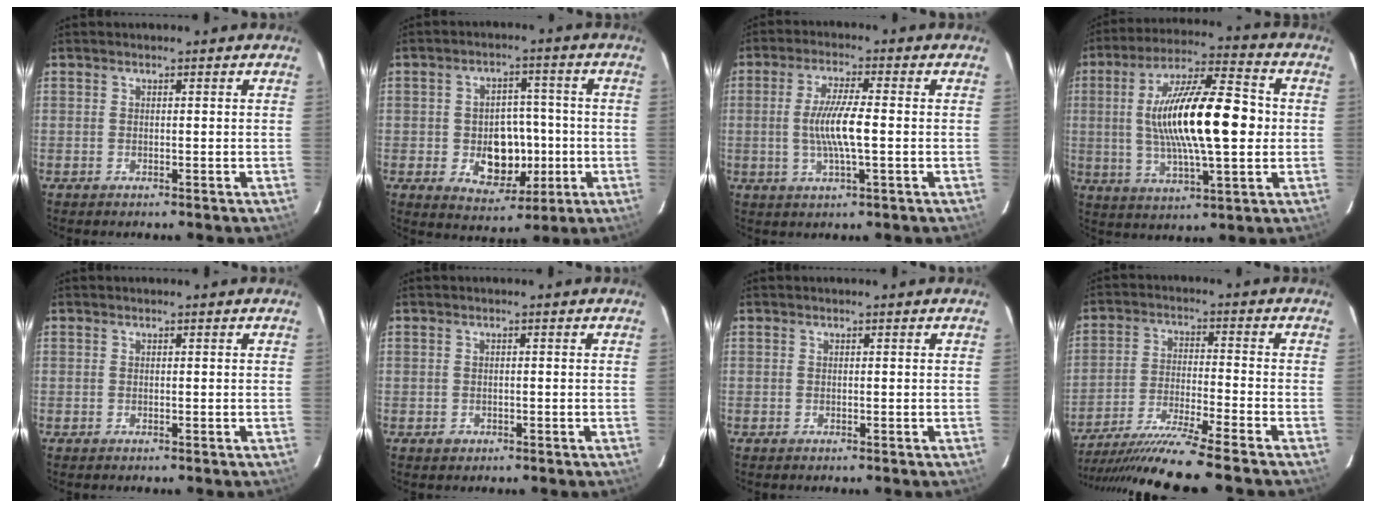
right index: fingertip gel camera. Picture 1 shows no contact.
{"total": 9.9, "force": [-2.1, 7.3, 6.4], "torque": [-0.120, 0.009, -0.013]}
{"total": 7.8, "force": [-0.7, 0.9, 7.7], "torque": [-0.146, -0.004, -0.013]}
{"total": 19.5, "force": [0.7, 5.0, 18.9], "torque": [-0.340, 0.013, 0.013]}
{"total": 0.0}
{"total": 1.4, "force": [-0.6, 1.2, 0.3], "torque": [-0.005, 0.001, -0.005]}
{"total": 0.0}
{"total": 15.3, "force": [-13.4, -2.1, 7.2], "torque": [-0.148, -0.030, -0.235]}